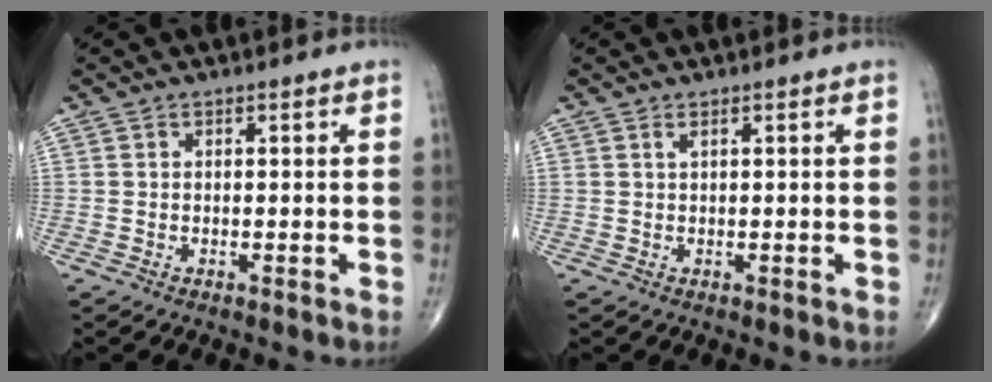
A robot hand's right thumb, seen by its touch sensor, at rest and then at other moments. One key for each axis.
{"total": 0.7, "fx": 0.4, "fy": 0.1, "fz": 0.5, "tx": -0.013, "ty": 0.001, "tz": 0.010}